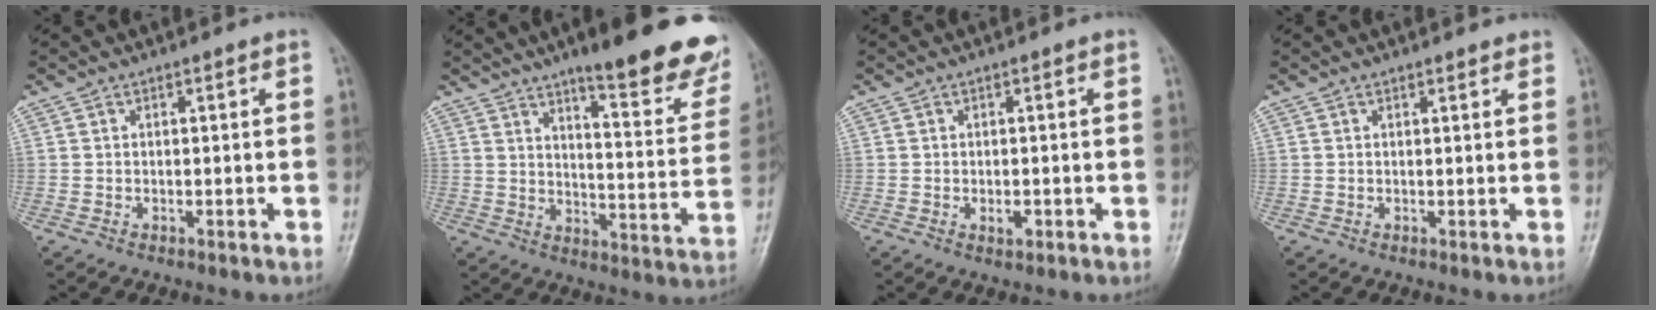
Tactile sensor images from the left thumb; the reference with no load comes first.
{"total": 20.6, "force": [14.5, 4.6, 13.9], "torque": [-0.144, -0.079, 0.192]}
{"total": 1.7, "force": [-0.5, 1.0, 1.3], "torque": [-0.017, 0.001, -0.004]}
{"total": 1.0, "force": [0.9, 0.4, 0.3], "torque": [0.000, -0.003, 0.011]}